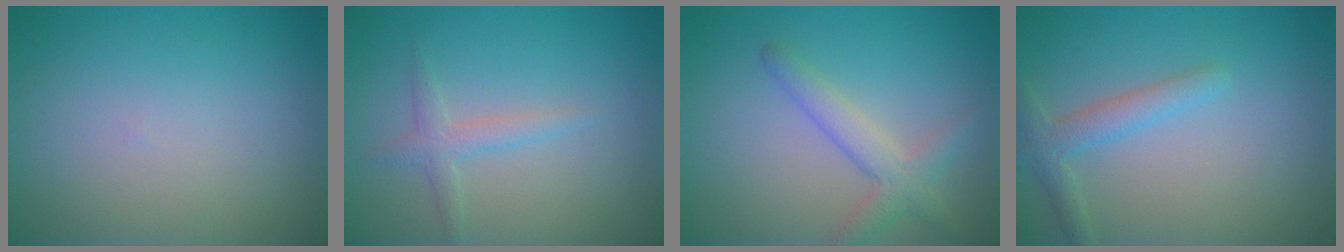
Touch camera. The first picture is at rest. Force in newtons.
{"total": 1.7, "press": 1.7, "slide": 0.1}
{"total": 2.9, "press": 2.9, "slide": 0.2}
{"total": 2.3, "press": 2.3, "slide": 0.1}